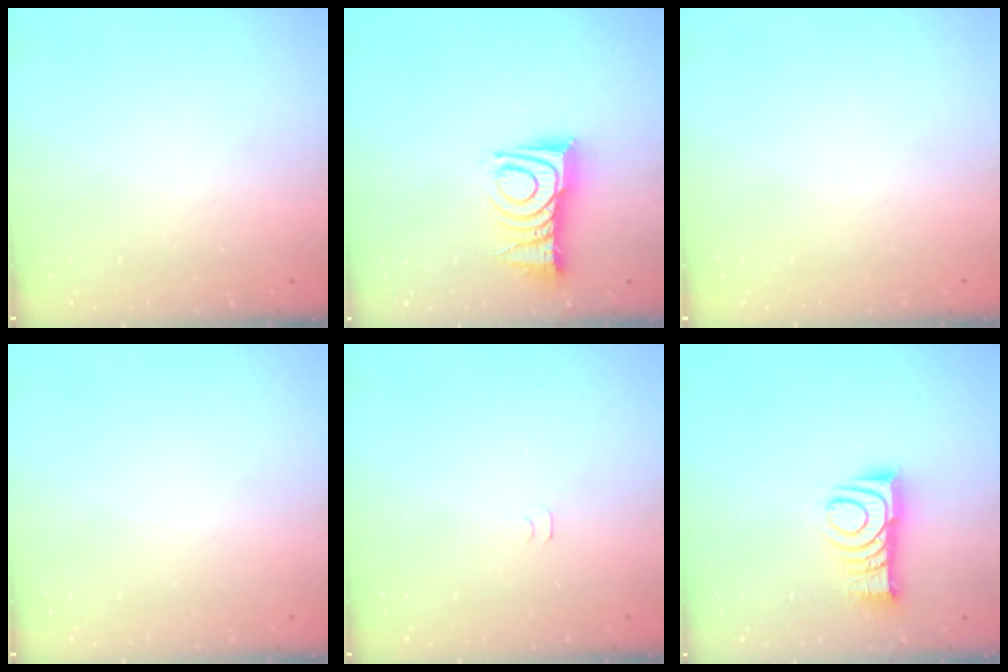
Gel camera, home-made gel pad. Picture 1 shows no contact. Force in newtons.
{"total": 11.4, "press": 11.4, "slide": 0.6}
{"total": 1.5, "press": 1.5, "slide": 0.1}
{"total": 1.7, "press": 1.6, "slide": 0.1}
{"total": 4.0, "press": 4.0, "slide": 0.6}
{"total": 9.6, "press": 9.6, "slide": 0.1}